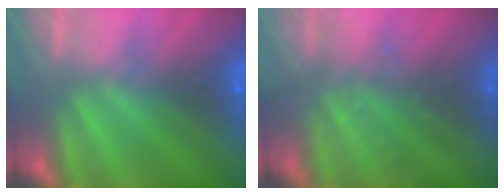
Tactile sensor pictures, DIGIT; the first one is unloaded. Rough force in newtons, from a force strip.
{"total": 13.7}